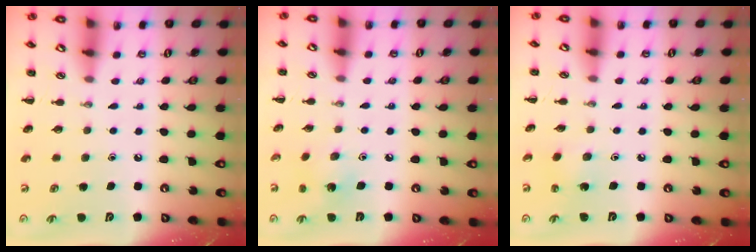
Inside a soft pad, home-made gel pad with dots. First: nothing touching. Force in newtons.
{"total": 2.6, "press": 2.6, "slide": 0.5}
{"total": 1.9, "press": 1.8, "slide": 0.7}